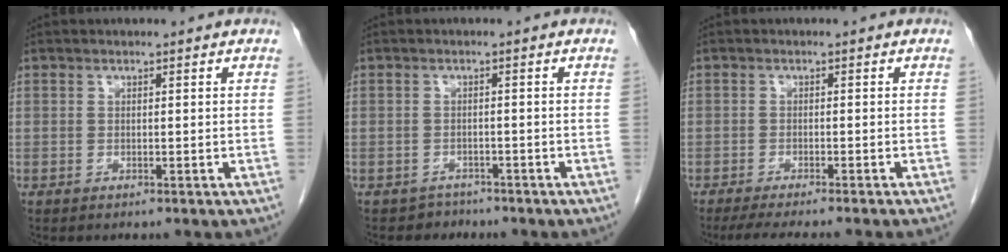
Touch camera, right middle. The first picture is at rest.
{"total": 2.3, "force": [-1.9, 1.2, -0.8], "torque": [0.004, 0.003, -0.032]}
{"total": 8.4, "force": [-7.2, -0.5, 4.2], "torque": [-0.044, -0.019, -0.108]}